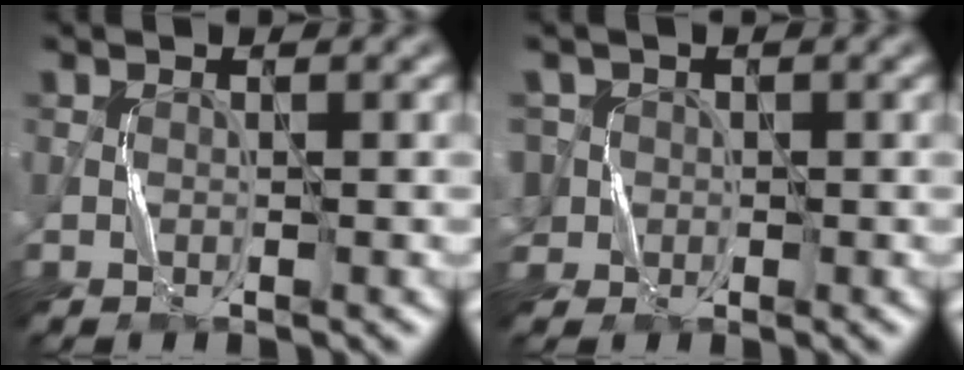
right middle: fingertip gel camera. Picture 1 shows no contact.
{"total": 3.8, "force": [0.2, 3.6, 1.0], "torque": [-0.019, 0.025, -0.013]}